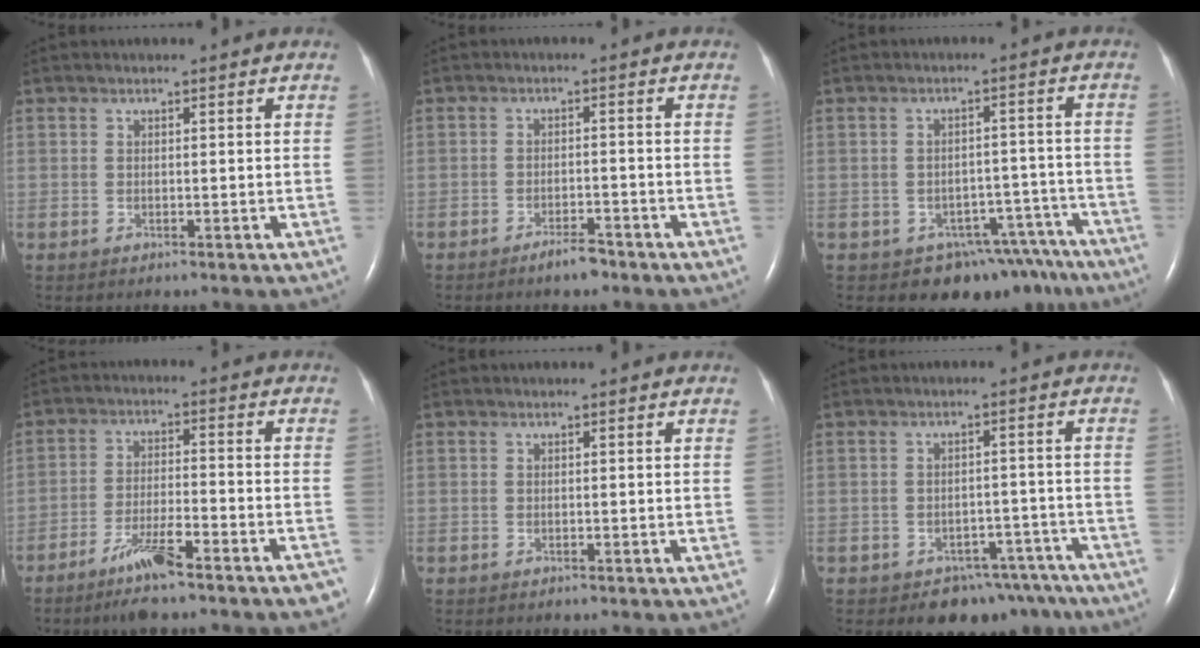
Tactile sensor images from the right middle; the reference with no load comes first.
{"total": 3.0, "force": [-2.5, 0.7, 1.6], "torque": [-0.030, 0.000, -0.039]}
{"total": 10.4, "force": [-7.8, 6.4, 2.2], "torque": [-0.002, 0.037, -0.091]}
{"total": 9.5, "force": [-7.0, 0.8, 6.4], "torque": [-0.103, -0.011, -0.119]}
{"total": 0.0}
{"total": 8.7, "force": [-6.8, 5.1, 1.6], "torque": [0.005, 0.027, -0.081]}